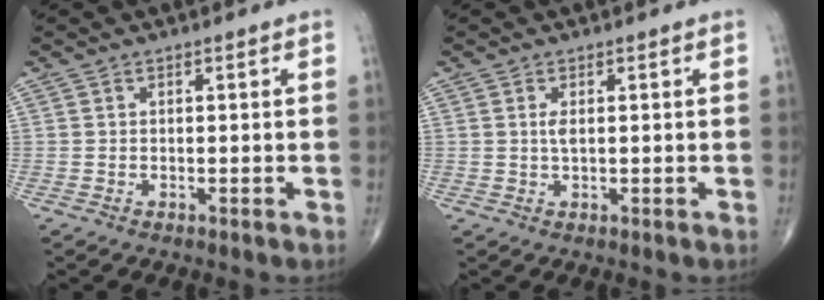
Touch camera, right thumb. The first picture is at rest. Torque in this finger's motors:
{"motor_torque": [-0.21, 0.75, 0.05, -0.19, 0.00]}